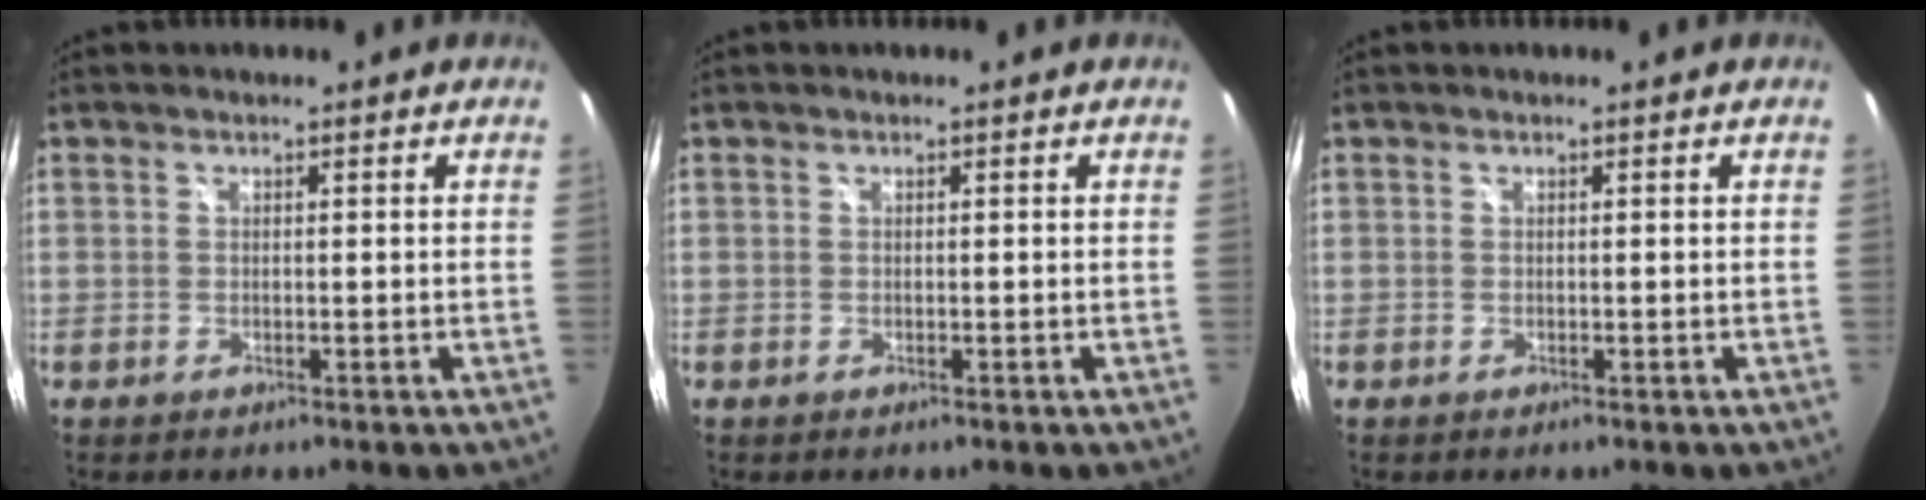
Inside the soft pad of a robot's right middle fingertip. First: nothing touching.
{"total": 0.0}
{"total": 0.0}